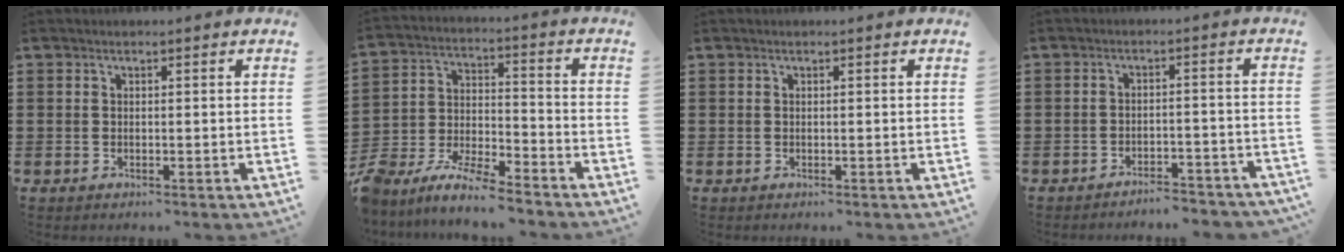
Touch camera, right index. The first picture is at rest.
{"total": 6.2, "force": [-6.0, 0.5, 1.4], "torque": [-0.047, -0.010, -0.123]}
{"total": 0.0}
{"total": 3.2, "force": [-3.2, 0.1, 0.5], "torque": [-0.014, 0.000, -0.067]}